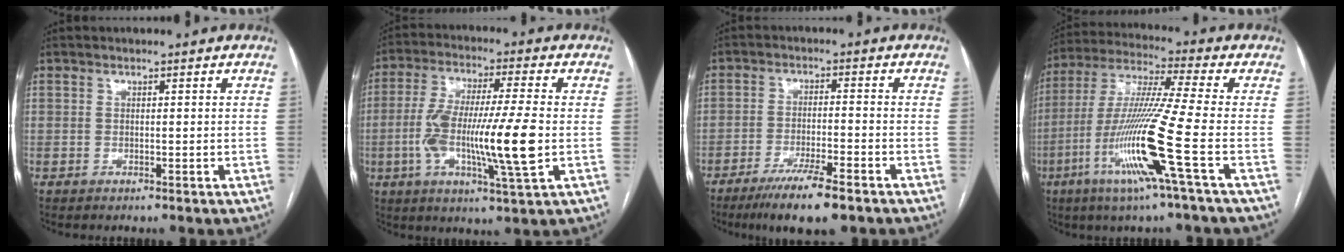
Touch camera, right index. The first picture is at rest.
{"total": 14.9, "force": [-2.3, 1.0, 14.7], "torque": [-0.276, -0.005, -0.045]}
{"total": 9.3, "force": [-6.4, 1.0, 6.6], "torque": [-0.111, -0.021, -0.105]}
{"total": 15.9, "force": [-5.5, -1.9, 14.8], "torque": [-0.302, -0.021, -0.113]}